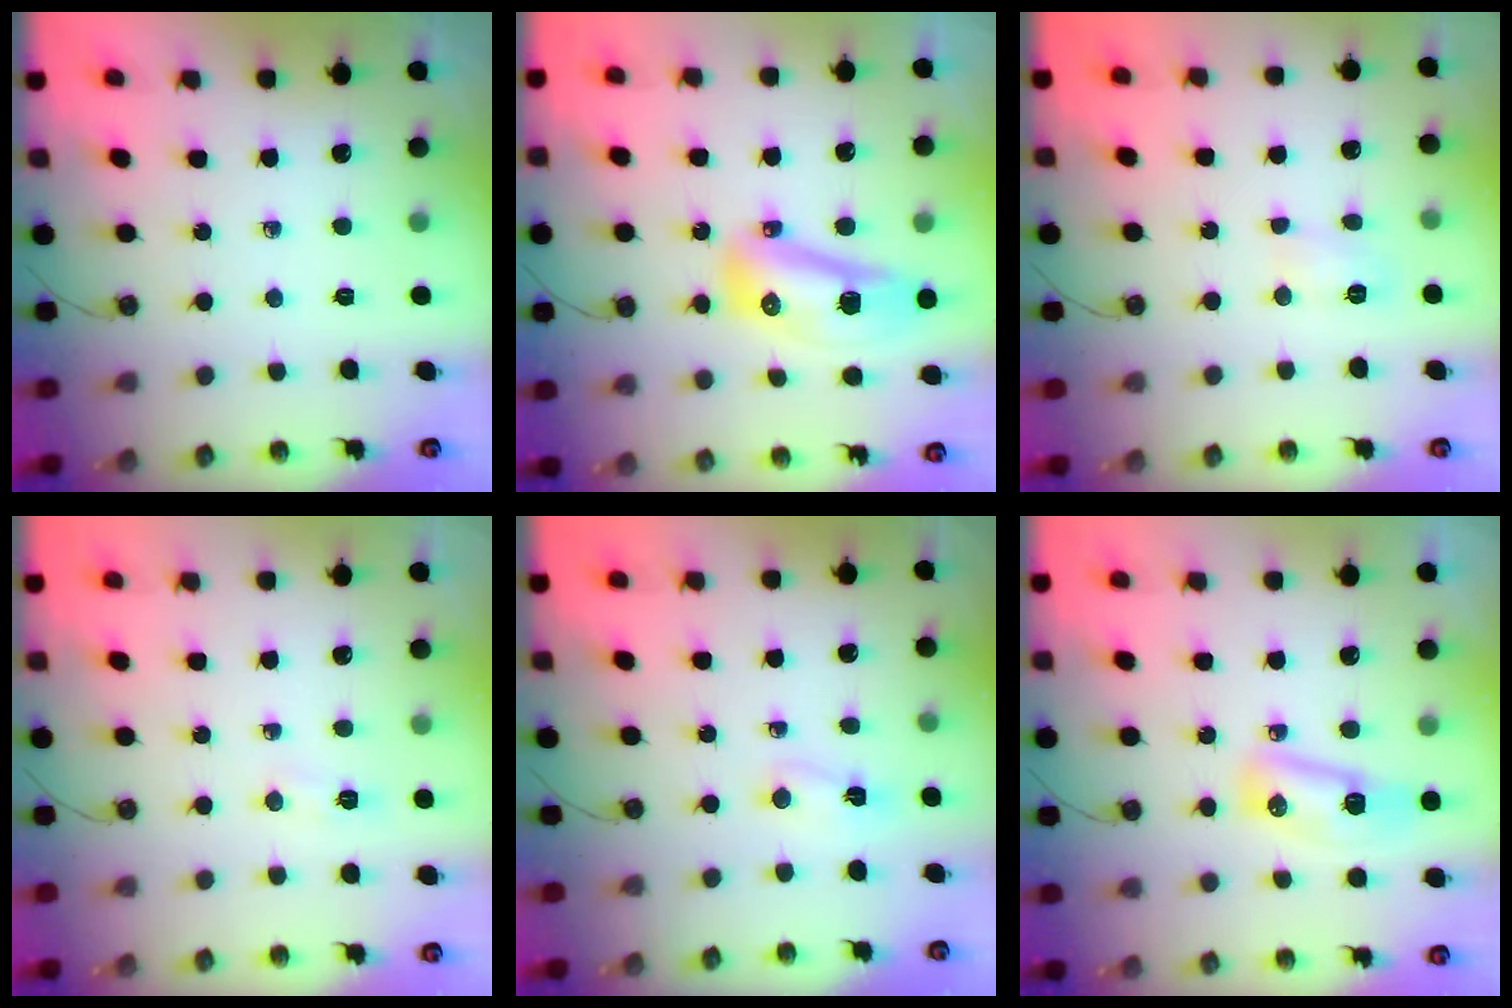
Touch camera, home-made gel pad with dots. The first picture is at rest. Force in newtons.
{"total": 13.5, "press": 13.4, "slide": 1.6}
{"total": 3.9, "press": 3.9, "slide": 0.3}
{"total": 4.7, "press": 4.6, "slide": 0.6}
{"total": 2.4, "press": 2.3, "slide": 0.7}
{"total": 9.1, "press": 9.0, "slide": 1.1}